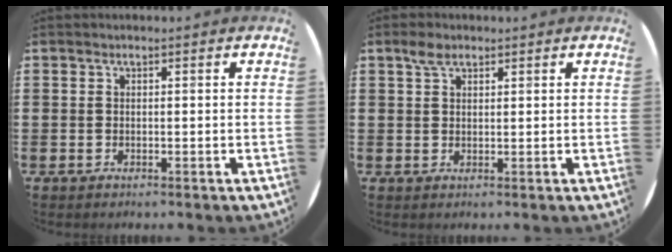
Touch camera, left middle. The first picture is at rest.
{"total": 2.8, "force": [2.0, 1.4, 1.4], "torque": [-0.022, 0.003, 0.035]}